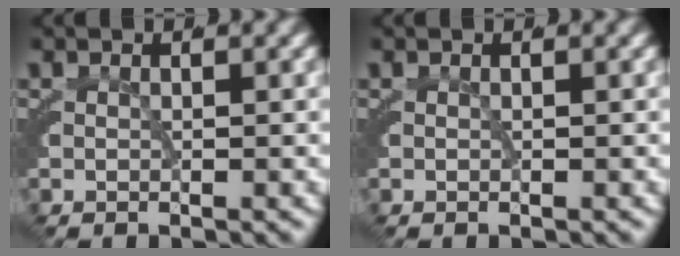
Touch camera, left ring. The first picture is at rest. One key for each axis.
{"total": 0.0}